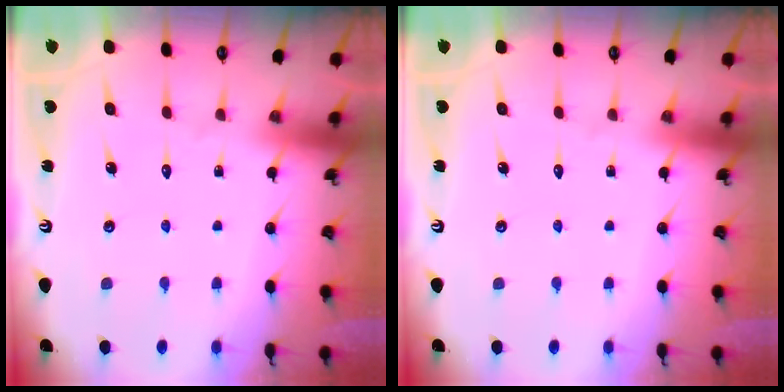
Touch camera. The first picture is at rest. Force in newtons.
{"total": 0.0}